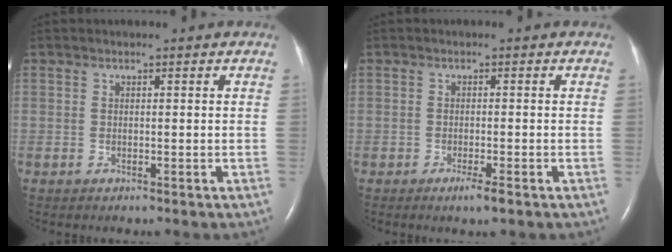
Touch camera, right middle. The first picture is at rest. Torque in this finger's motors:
{"motor_torque": [0.24, -0.15, 0.21, 0.05]}